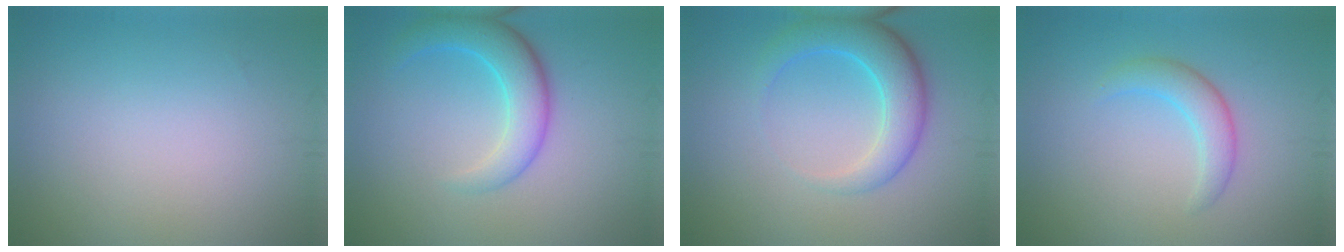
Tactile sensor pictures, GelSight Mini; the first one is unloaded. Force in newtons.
{"total": 4.6, "press": 4.6, "slide": 0.2}
{"total": 4.7, "press": 4.7, "slide": 0.4}
{"total": 2.6, "press": 2.6, "slide": 0.2}